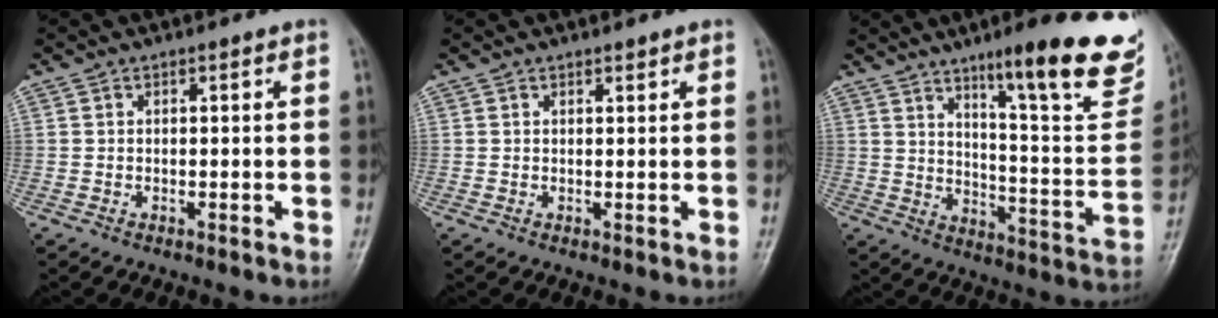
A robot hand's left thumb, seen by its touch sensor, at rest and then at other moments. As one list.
[{"total": 0.7, "force": [0.7, 0.2, 0.3], "torque": [-0.006, -0.006, 0.010]}, {"total": 23.3, "force": [14.8, 4.1, 17.6], "torque": [-0.208, -0.072, 0.215]}]